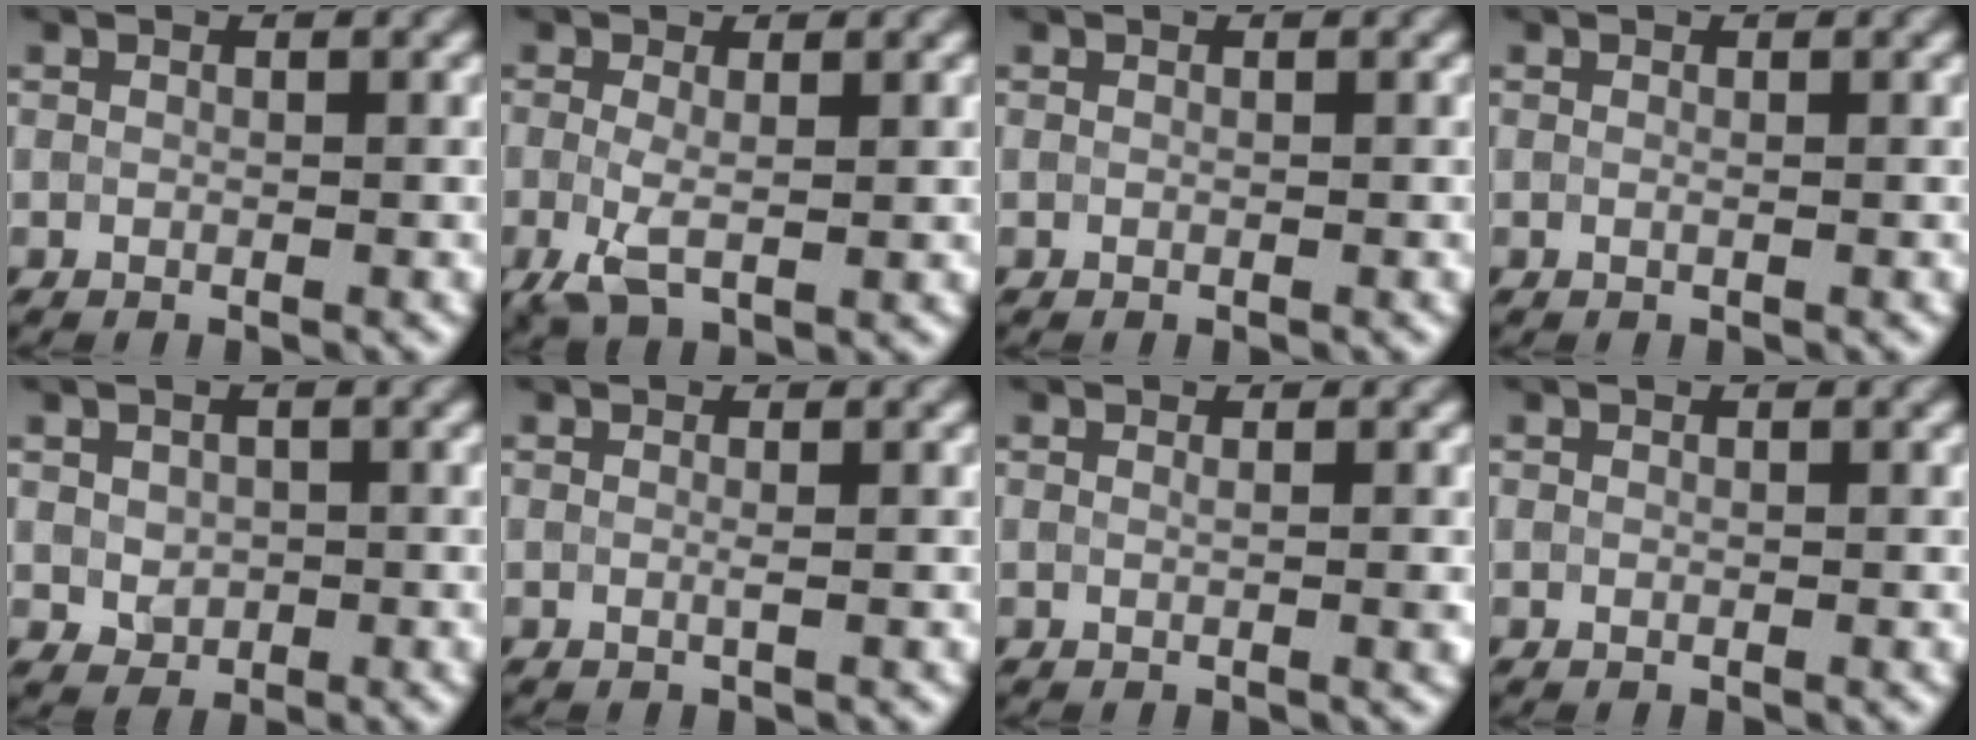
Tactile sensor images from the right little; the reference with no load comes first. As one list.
[{"total": 2.5, "force": [-0.7, 0.9, 2.2], "torque": [-0.062, -0.005, -0.013]}, {"total": 0.0}, {"total": 0.0}, {"total": 2.0, "force": [-0.4, 1.9, 0.5], "torque": [-0.016, -0.003, -0.002]}, {"total": 0.0}, {"total": 1.0, "force": [0.3, 0.4, 0.8], "torque": [-0.004, 0.005, -0.006]}, {"total": 0.0}]